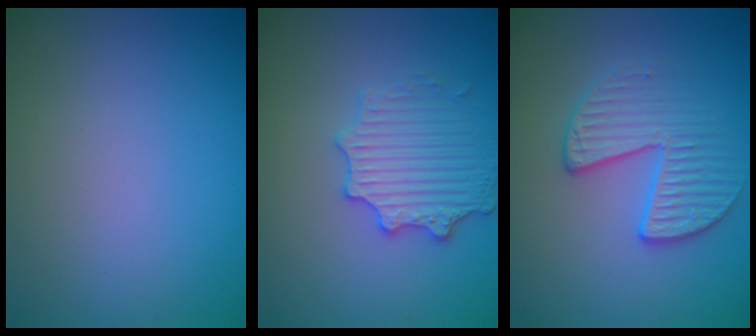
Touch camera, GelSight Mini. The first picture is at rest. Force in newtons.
{"total": 3.5, "press": 3.3, "slide": 1.0}
{"total": 3.3, "press": 2.9, "slide": 1.6}